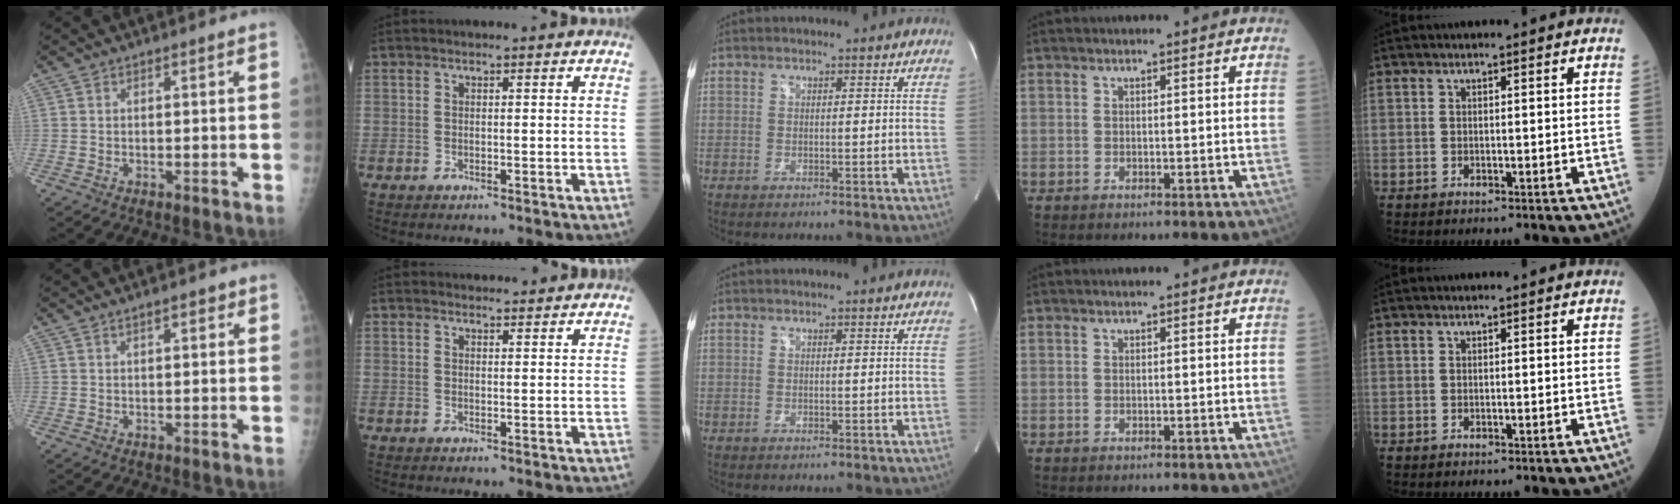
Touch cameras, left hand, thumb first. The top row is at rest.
{"thumb": {"total": 1.9, "force": [1.0, 0.8, 1.3], "torque": [-0.012, -0.001, 0.012]}, "index": {"total": 4.1, "force": [3.9, 1.0, 0.6], "torque": [-0.008, 0.012, 0.047]}}